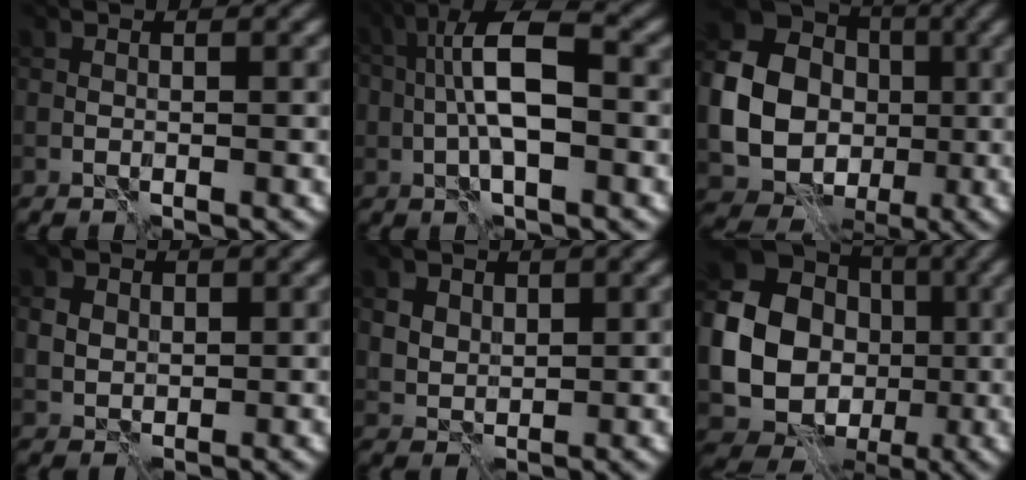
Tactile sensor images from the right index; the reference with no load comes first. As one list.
[{"total": 6.4, "force": [-0.1, 2.6, 5.9], "torque": [-0.111, 0.013, -0.008]}, {"total": 16.7, "force": [0.3, 15.6, 6.2], "torque": [-0.162, 0.014, -0.029]}, {"total": 2.1, "force": [0.8, 1.8, 0.7], "torque": [-0.016, 0.001, 0.014]}, {"total": 2.9, "force": [1.8, 2.2, 0.9], "torque": [-0.028, -0.004, 0.040]}, {"total": 21.5, "force": [-0.3, 20.3, 7.0], "torque": [-0.177, 0.004, -0.039]}]